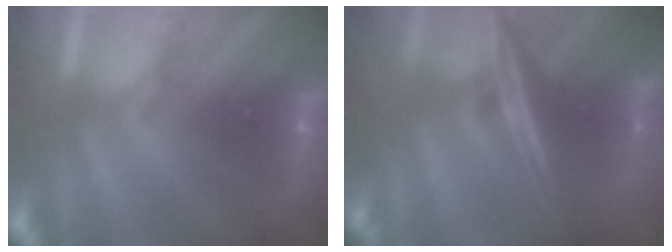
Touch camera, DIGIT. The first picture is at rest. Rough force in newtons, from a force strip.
{"total": 6.9}